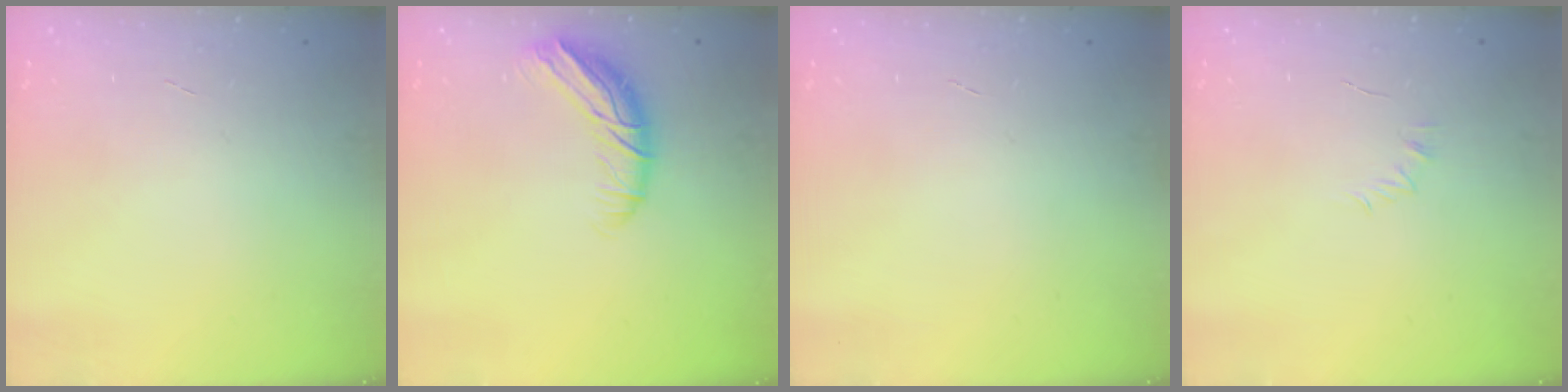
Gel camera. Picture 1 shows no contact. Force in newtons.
{"total": 10.3, "press": 10.2, "slide": 0.8}
{"total": 0.0}
{"total": 4.1, "press": 3.9, "slide": 1.3}